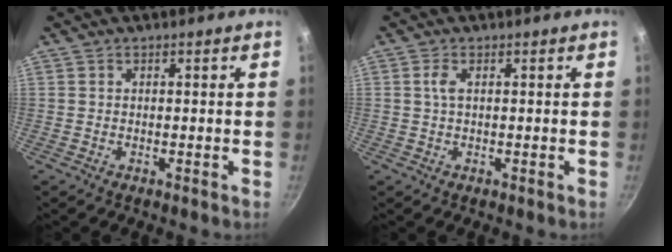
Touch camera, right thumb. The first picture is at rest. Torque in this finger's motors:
{"motor_torque": [0.80, 0.37, 0.78, -0.12, 0.08]}